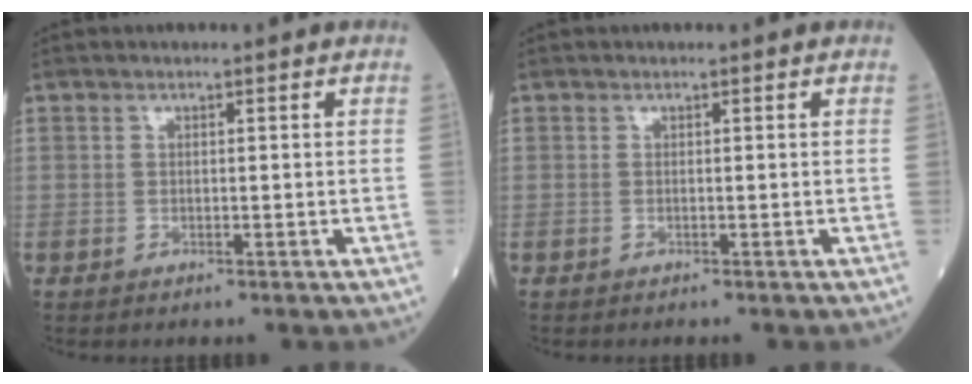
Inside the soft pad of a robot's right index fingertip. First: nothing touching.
{"total": 0.0}